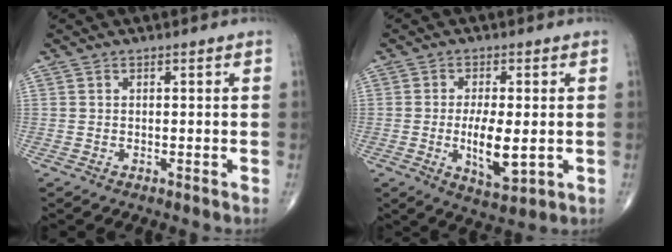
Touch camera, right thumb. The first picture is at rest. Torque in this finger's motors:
{"motor_torque": [2.70, 2.30, 0.96, -0.17, 0.33]}